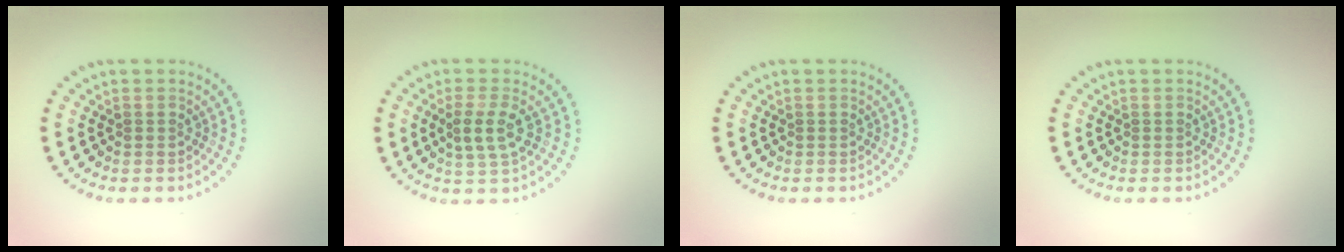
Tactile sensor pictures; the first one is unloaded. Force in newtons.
{"total": 2.8, "press": 2.7, "slide": 1.0}
{"total": 0.0}
{"total": 0.0}